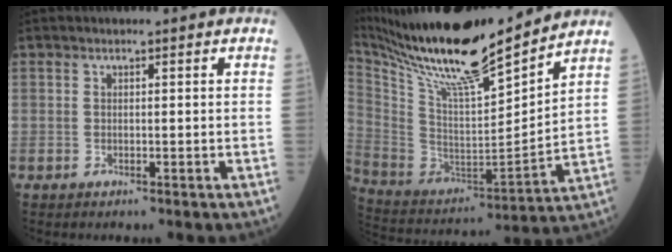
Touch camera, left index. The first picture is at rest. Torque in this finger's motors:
{"motor_torque": [0.96, -1.18, 0.62, 0.19]}